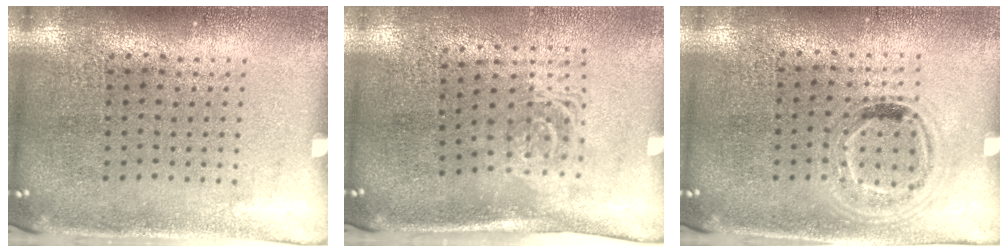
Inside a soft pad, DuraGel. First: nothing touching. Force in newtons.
{"total": 1.7, "press": 1.2, "slide": 1.1}
{"total": 0.9, "press": 0.9, "slide": 0.3}